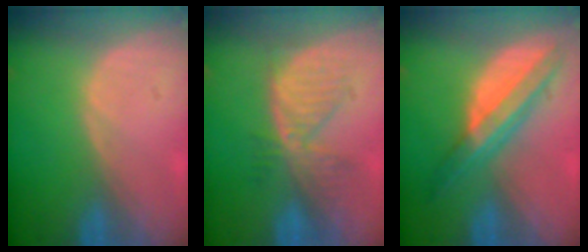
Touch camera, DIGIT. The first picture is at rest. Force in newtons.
{"total": 6.5, "press": 6.2, "slide": 2.1}
{"total": 7.9, "press": 6.7, "slide": 4.2}